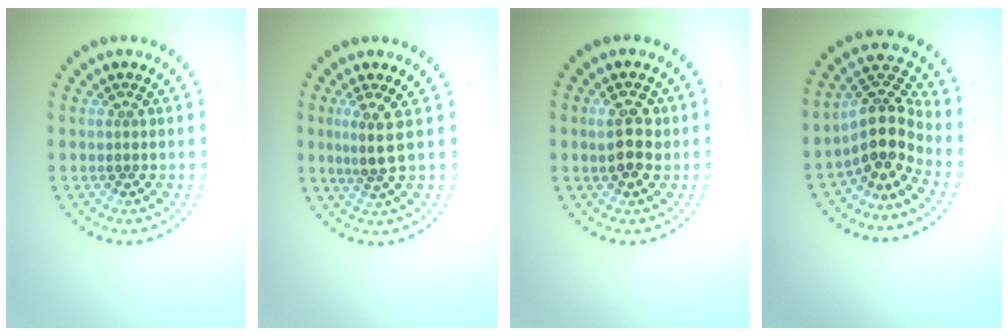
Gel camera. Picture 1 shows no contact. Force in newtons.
{"total": 2.6, "press": 1.9, "slide": 1.7}
{"total": 2.9, "press": 2.8, "slide": 0.2}
{"total": 4.4, "press": 3.4, "slide": 2.8}